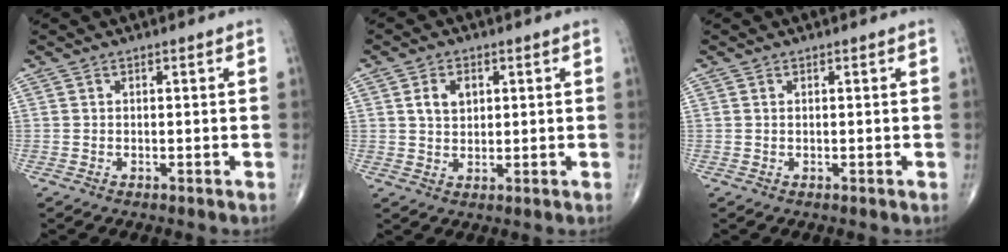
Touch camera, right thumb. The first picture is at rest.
{"total": 4.5, "force": [1.5, 3.1, 3.0], "torque": [-0.041, -0.003, 0.027]}
{"total": 0.0}